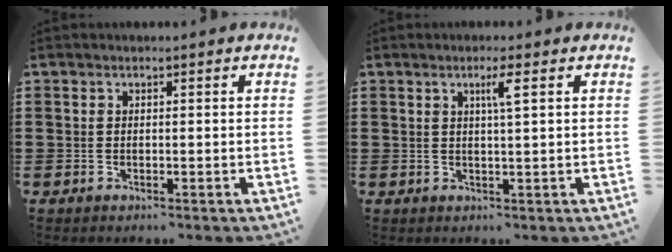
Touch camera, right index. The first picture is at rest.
{"total": 2.6, "force": [1.0, -0.2, 2.4], "torque": [-0.049, -0.002, 0.014]}